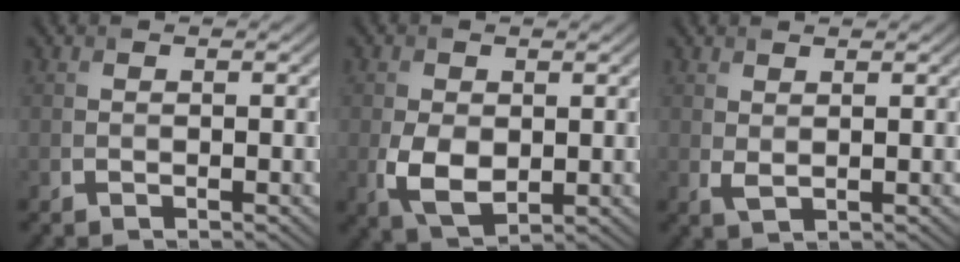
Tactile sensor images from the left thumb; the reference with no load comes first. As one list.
[{"total": 5.1, "force": [-0.5, 3.4, 3.8], "torque": [-0.090, -0.014, -0.004]}, {"total": 1.4, "force": [0.8, 0.5, 1.0], "torque": [-0.029, -0.003, 0.020]}]